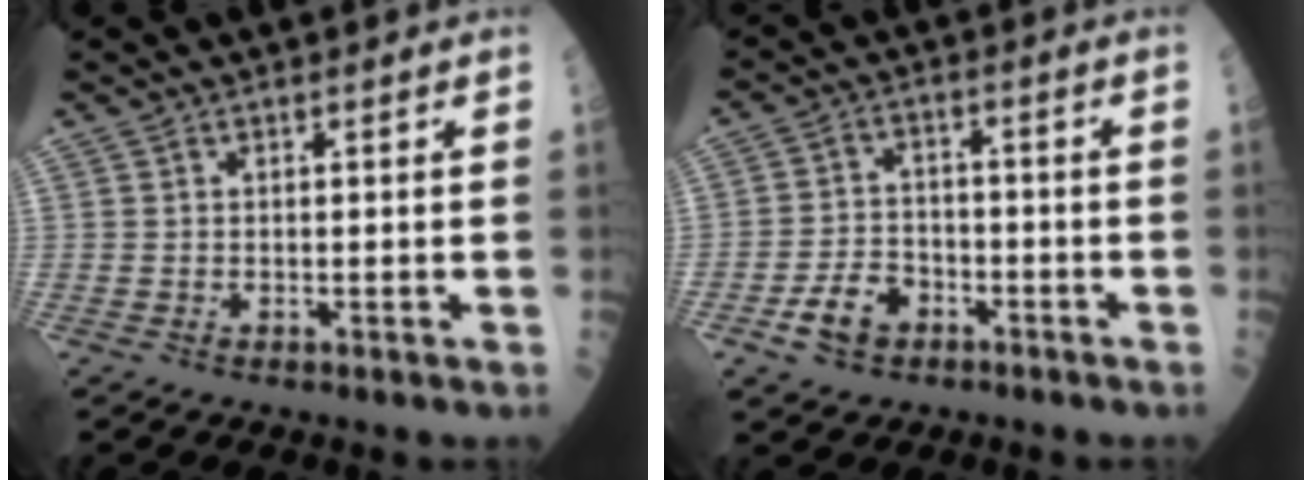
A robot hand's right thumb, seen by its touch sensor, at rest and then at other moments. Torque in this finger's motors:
{"motor_torque": [0.49, 0.63, 0.30, -0.40, 0.19]}